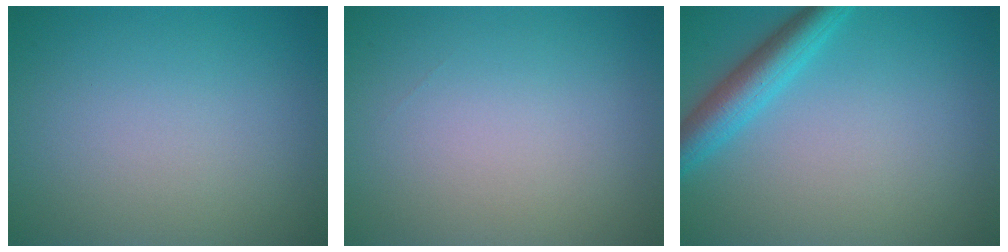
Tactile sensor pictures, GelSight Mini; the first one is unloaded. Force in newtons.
{"total": 0.0}
{"total": 3.9, "press": 3.9, "slide": 0.1}